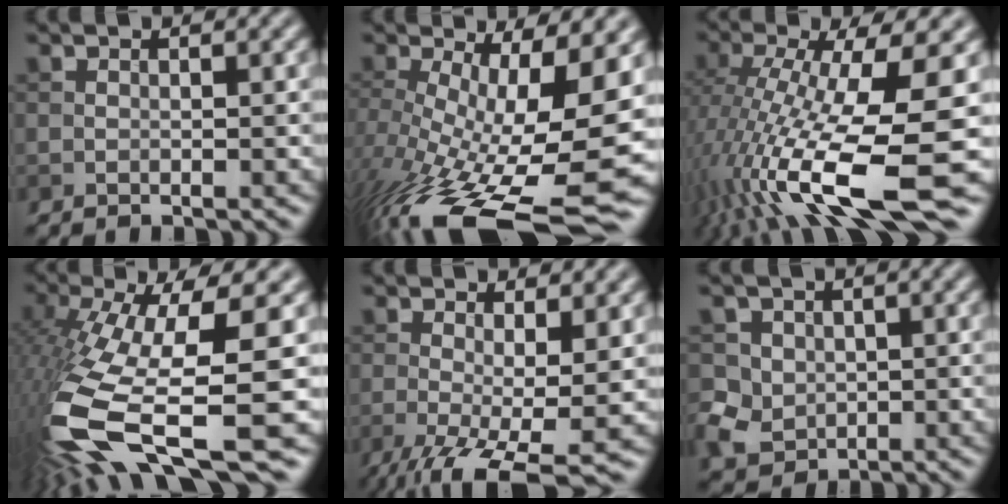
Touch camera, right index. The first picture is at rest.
{"total": 14.2, "force": [-4.1, 4.6, 12.9], "torque": [-0.227, -0.030, -0.059]}
{"total": 14.9, "force": [-4.5, 3.6, 13.8], "torque": [-0.270, -0.014, -0.066]}
{"total": 14.4, "force": [-4.5, 4.2, 13.0], "torque": [-0.278, -0.025, -0.064]}
{"total": 8.1, "force": [-3.1, 2.3, 7.1], "torque": [-0.136, -0.023, -0.049]}
{"total": 4.5, "force": [-0.5, 4.1, 1.7], "torque": [-0.036, 0.001, -0.018]}